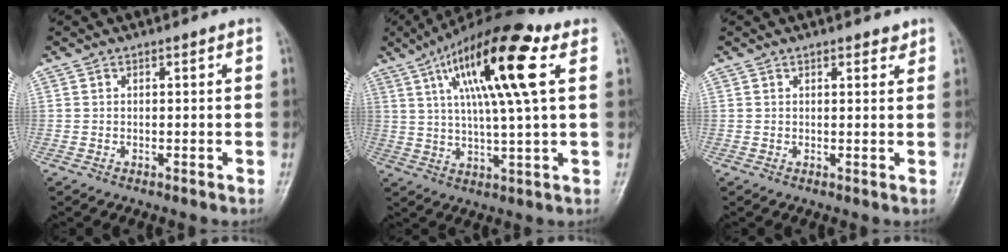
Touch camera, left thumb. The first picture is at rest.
{"total": 18.4, "force": [6.6, 3.6, 16.8], "torque": [-0.292, 0.001, 0.105]}
{"total": 2.2, "force": [1.6, 0.9, 1.2], "torque": [-0.006, -0.008, 0.019]}